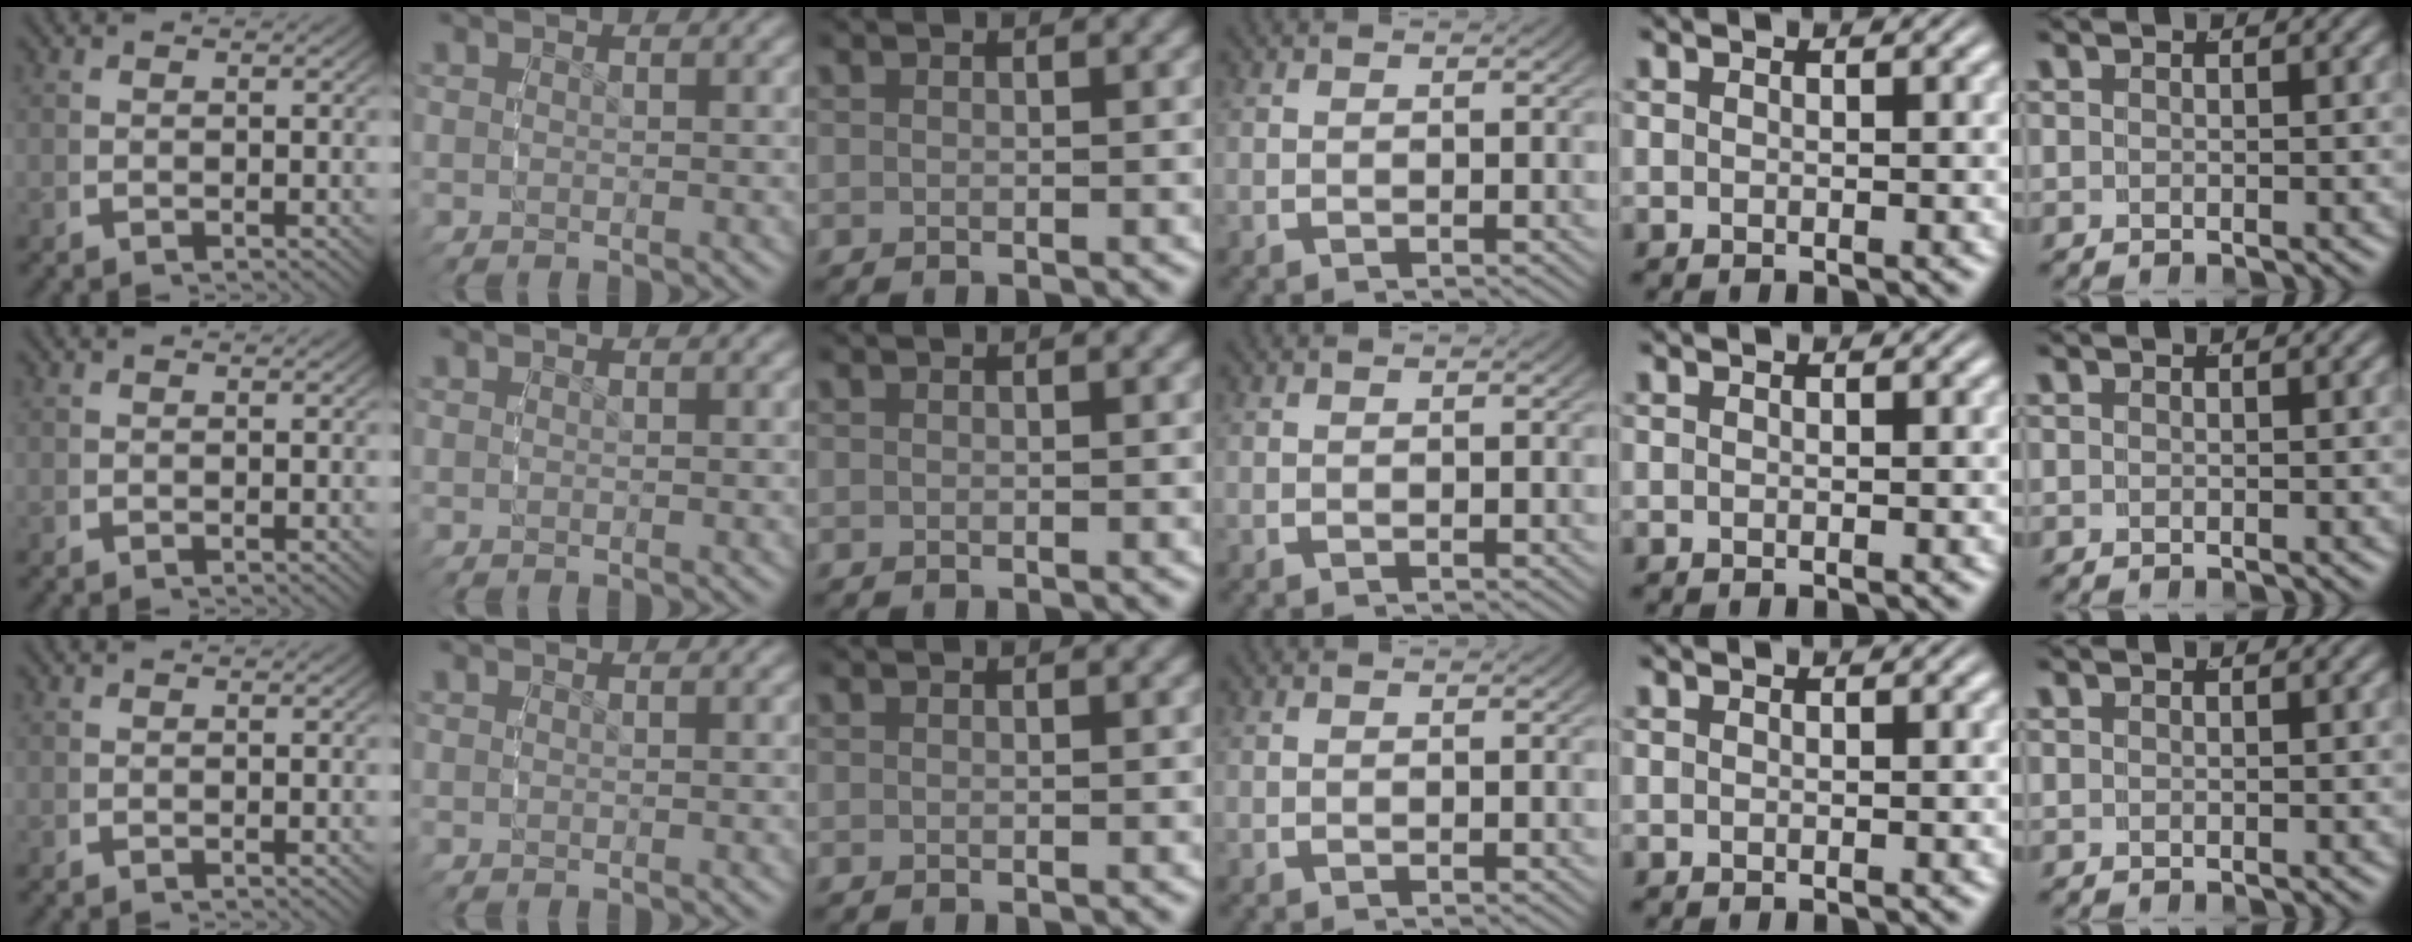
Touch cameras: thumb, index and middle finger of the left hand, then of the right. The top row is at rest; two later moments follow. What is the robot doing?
{"motion": "reach", "object": "bottle cap"}